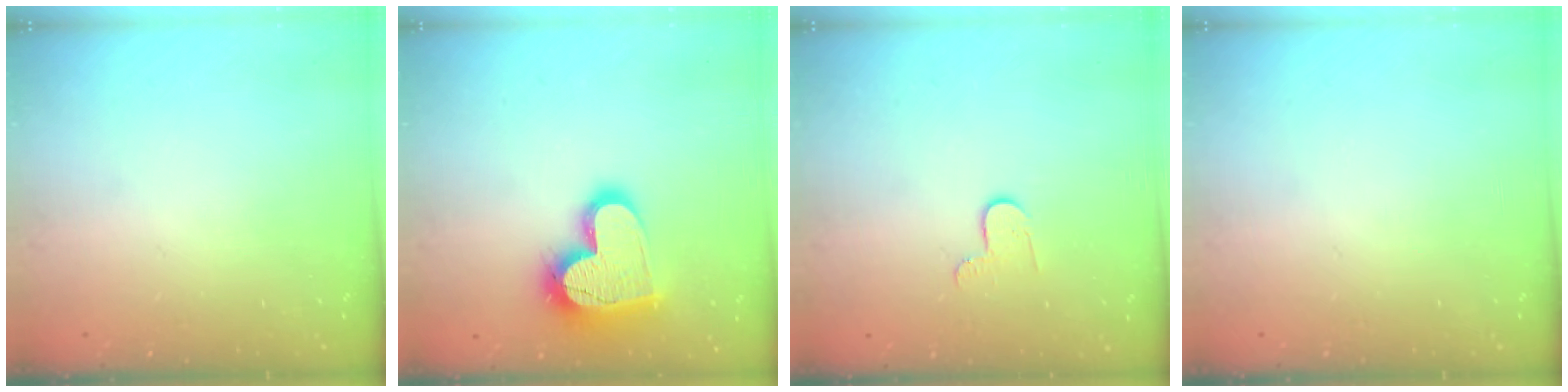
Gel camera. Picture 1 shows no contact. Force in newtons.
{"total": 18.6, "press": 18.5, "slide": 1.5}
{"total": 4.6, "press": 4.6, "slide": 0.5}
{"total": 0.0}